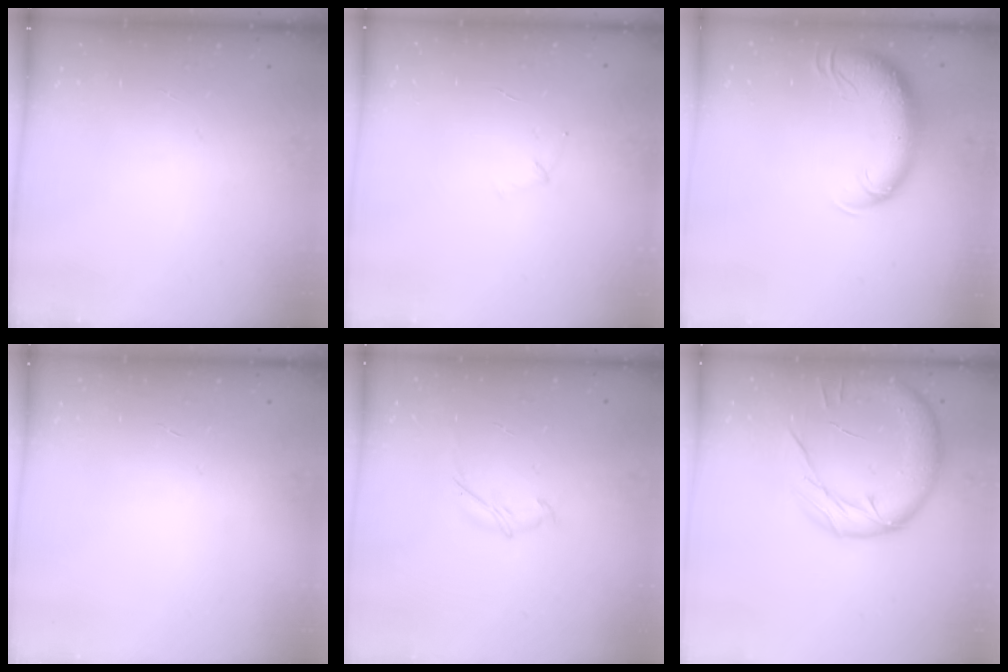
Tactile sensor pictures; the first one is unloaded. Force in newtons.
{"total": 3.8, "press": 3.7, "slide": 1.0}
{"total": 10.6, "press": 10.3, "slide": 2.5}
{"total": 0.0}
{"total": 5.4, "press": 5.4, "slide": 1.0}
{"total": 15.2, "press": 15.1, "slide": 1.7}